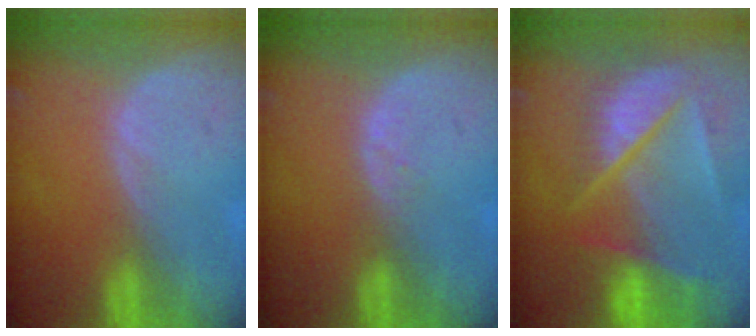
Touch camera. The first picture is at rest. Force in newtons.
{"total": 1.0, "press": 1.0, "slide": 0.2}
{"total": 9.9, "press": 8.5, "slide": 5.1}